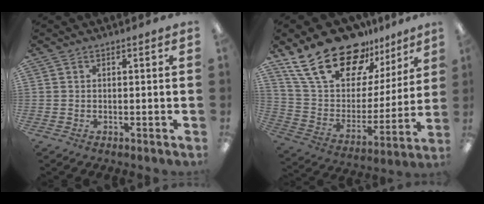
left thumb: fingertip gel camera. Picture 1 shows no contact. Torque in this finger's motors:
{"motor_torque": [0.46, 0.46, 1.43, -1.34, 0.11]}